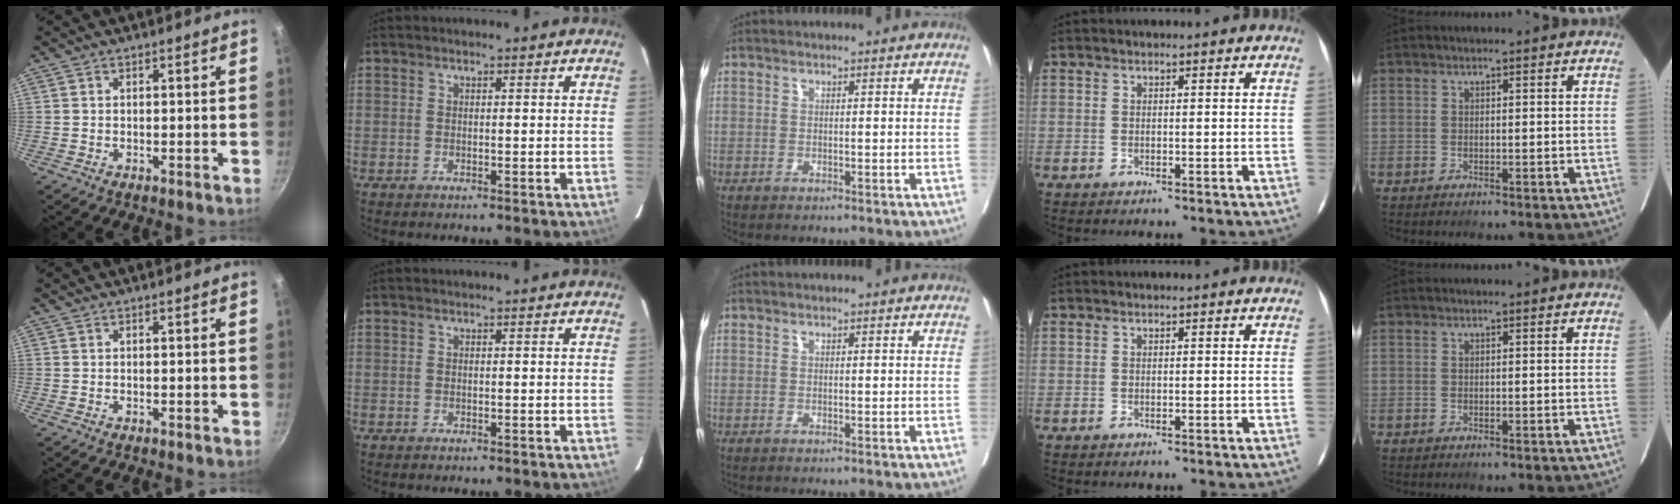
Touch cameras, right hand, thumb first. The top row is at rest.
{}